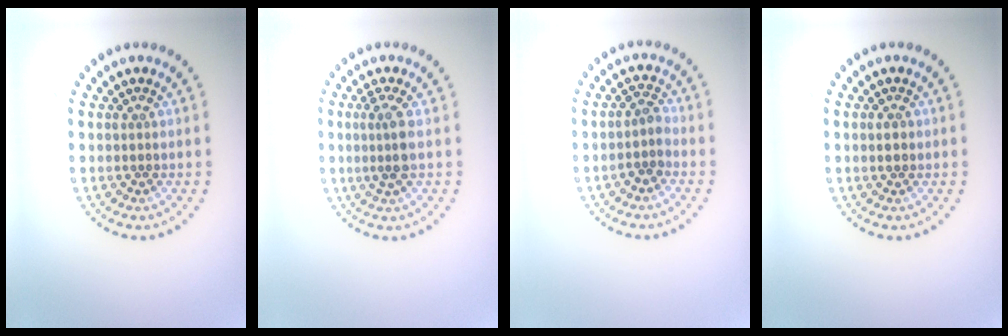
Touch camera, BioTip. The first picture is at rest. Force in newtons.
{"total": 2.2, "press": 1.8, "slide": 1.2}
{"total": 1.8, "press": 1.5, "slide": 0.9}
{"total": 1.0, "press": 1.0, "slide": 0.2}